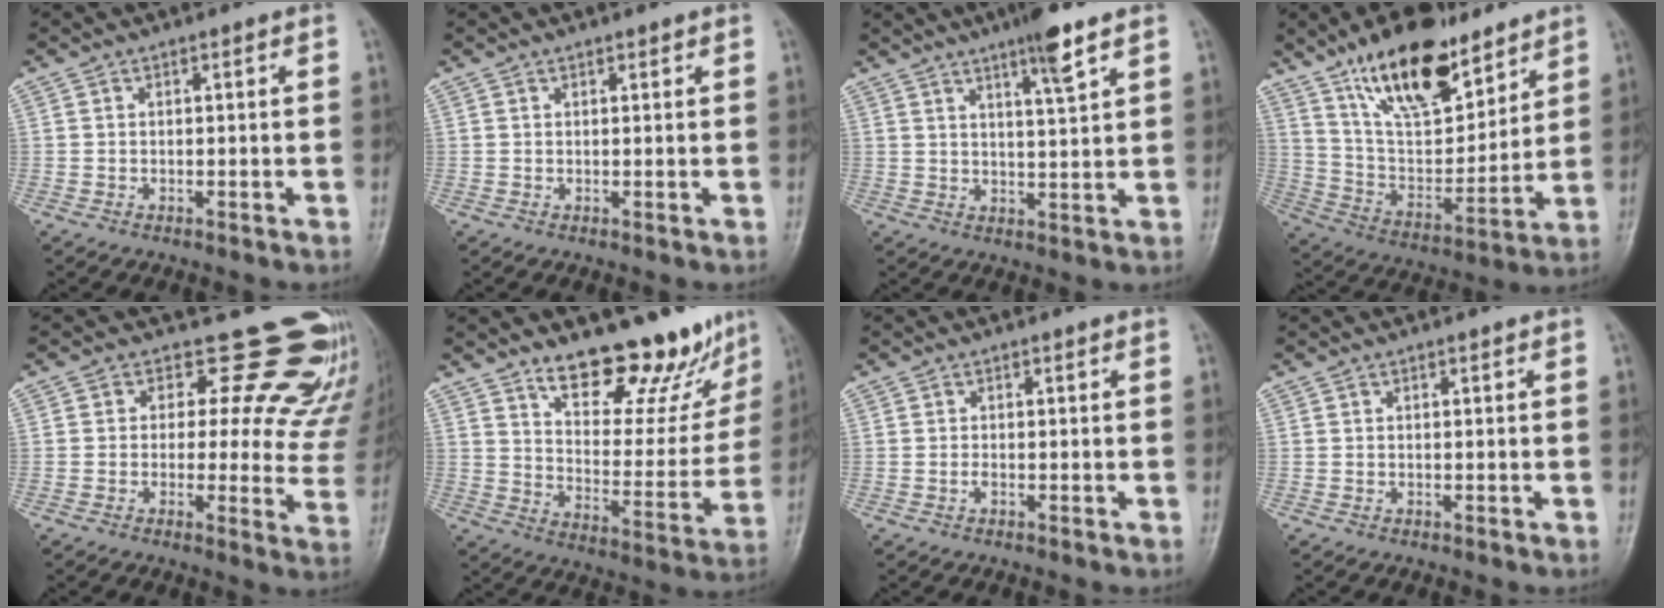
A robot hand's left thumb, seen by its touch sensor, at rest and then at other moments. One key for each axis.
{"total": 0.8, "fx": 0.6, "fy": 0.4, "fz": 0.3, "tx": 0.000, "ty": -0.003, "tz": 0.006}
{"total": 6.8, "fx": 4.4, "fy": 0.6, "fz": 5.2, "tx": -0.084, "ty": -0.024, "tz": 0.072}
{"total": 20.6, "fx": 13.6, "fy": 8.8, "fz": 12.7, "tx": -0.164, "ty": -0.070, "tz": 0.246}
{"total": 17.3, "fx": 14.6, "fy": 7.5, "fz": 5.2, "tx": 0.002, "ty": -0.098, "tz": 0.138}
{"total": 18.0, "fx": 14.4, "fy": 6.6, "fz": 8.4, "tx": -0.063, "ty": -0.111, "tz": 0.212}
{"total": 0.6, "fx": -0.2, "fy": 0.3, "fz": 0.5, "tx": -0.006, "ty": 0.000, "tz": -0.005}
{"total": 0.0}